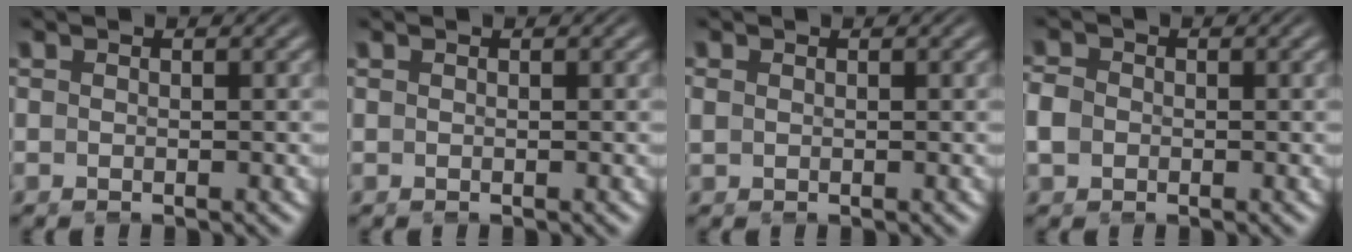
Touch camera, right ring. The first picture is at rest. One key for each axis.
{"total": 0.0}
{"total": 0.8, "fx": 0.3, "fy": 0.6, "fz": 0.3, "tx": -0.012, "ty": -0.005, "tz": 0.010}
{"total": 1.8, "fx": -0.2, "fy": 1.6, "fz": 0.9, "tx": -0.027, "ty": -0.005, "tz": -0.003}